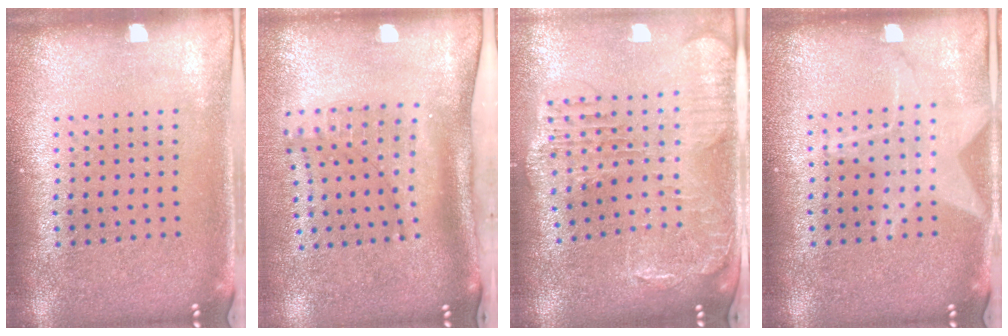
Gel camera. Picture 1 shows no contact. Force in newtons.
{"total": 2.1, "press": 1.5, "slide": 1.5}
{"total": 1.8, "press": 1.6, "slide": 0.7}
{"total": 2.4, "press": 2.4, "slide": 0.3}